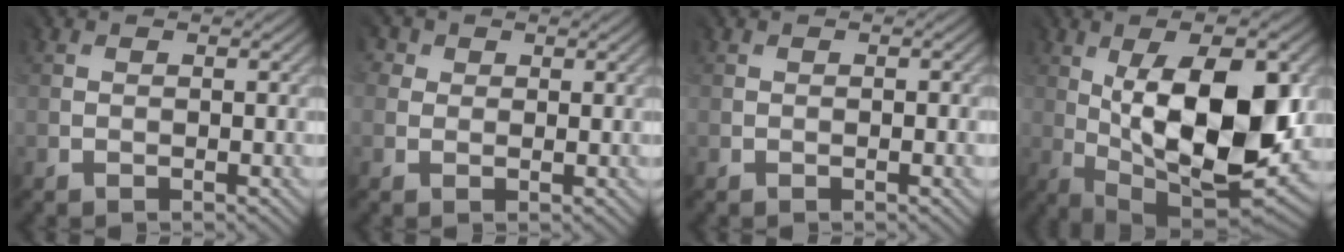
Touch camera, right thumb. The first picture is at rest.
{"total": 2.9, "force": [1.0, 2.6, 0.8], "torque": [-0.034, 0.007, 0.008]}
{"total": 0.0}
{"total": 15.4, "force": [1.2, 6.7, 13.9], "torque": [-0.206, 0.001, 0.022]}